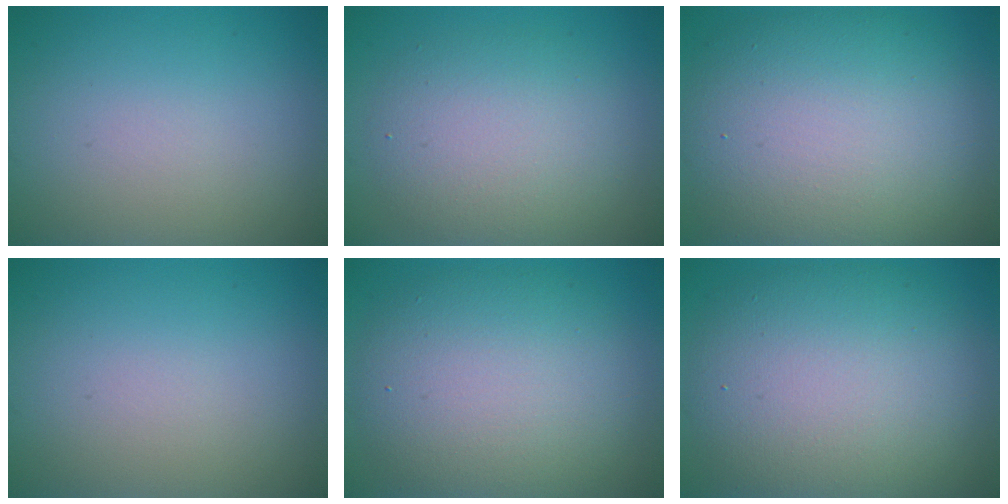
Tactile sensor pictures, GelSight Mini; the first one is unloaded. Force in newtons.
{"total": 5.3, "press": 5.2, "slide": 0.5}
{"total": 11.8, "press": 11.8, "slide": 0.5}
{"total": 0.0}
{"total": 8.5, "press": 8.5, "slide": 0.3}
{"total": 10.5, "press": 10.5, "slide": 0.9}